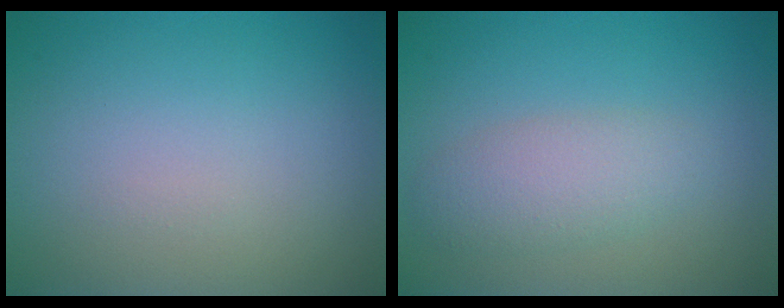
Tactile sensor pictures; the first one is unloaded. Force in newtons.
{"total": 3.0, "press": 3.0, "slide": 0.1}